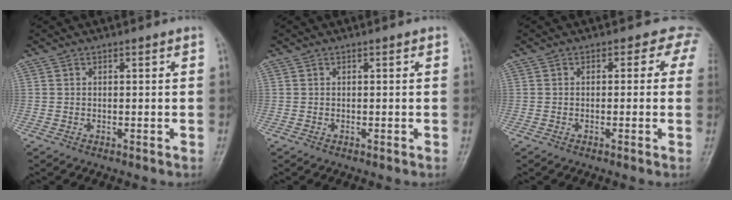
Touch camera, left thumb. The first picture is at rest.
{"total": 0.0}
{"total": 3.1, "force": [1.0, 2.5, 1.5], "torque": [0.015, 0.003, -0.014]}